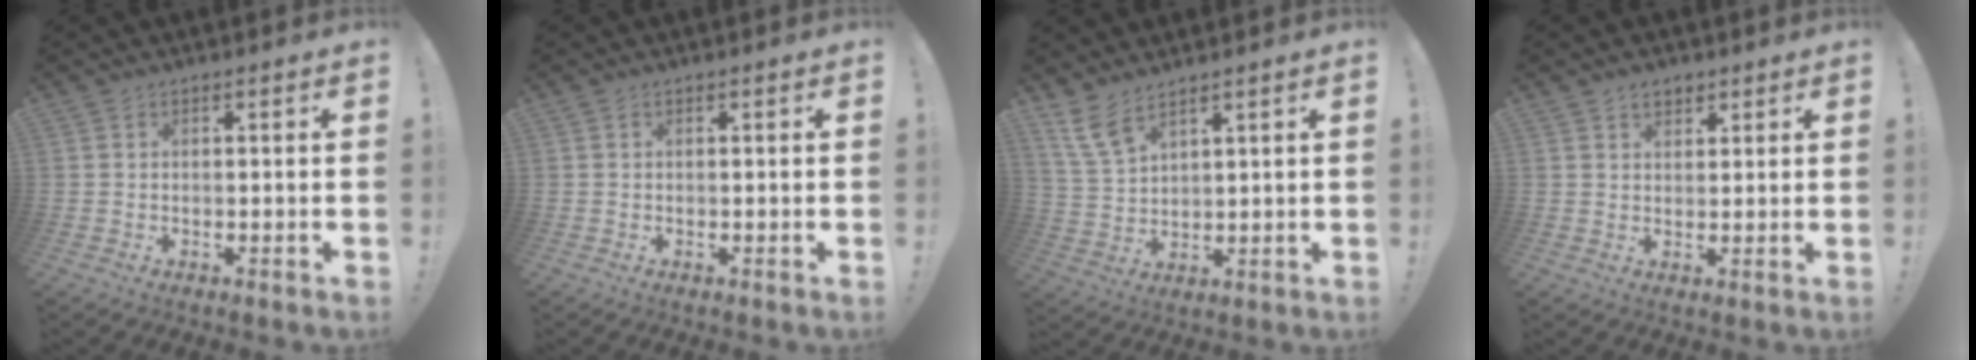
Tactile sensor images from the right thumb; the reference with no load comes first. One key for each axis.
{"total": 0.0}
{"total": 6.1, "fx": 4.8, "fy": 1.7, "fz": 3.5, "tx": -0.071, "ty": -0.024, "tz": 0.090}
{"total": 3.3, "fx": 2.4, "fy": 2.2, "fz": 1.0, "tx": -0.007, "ty": -0.012, "tz": 0.041}